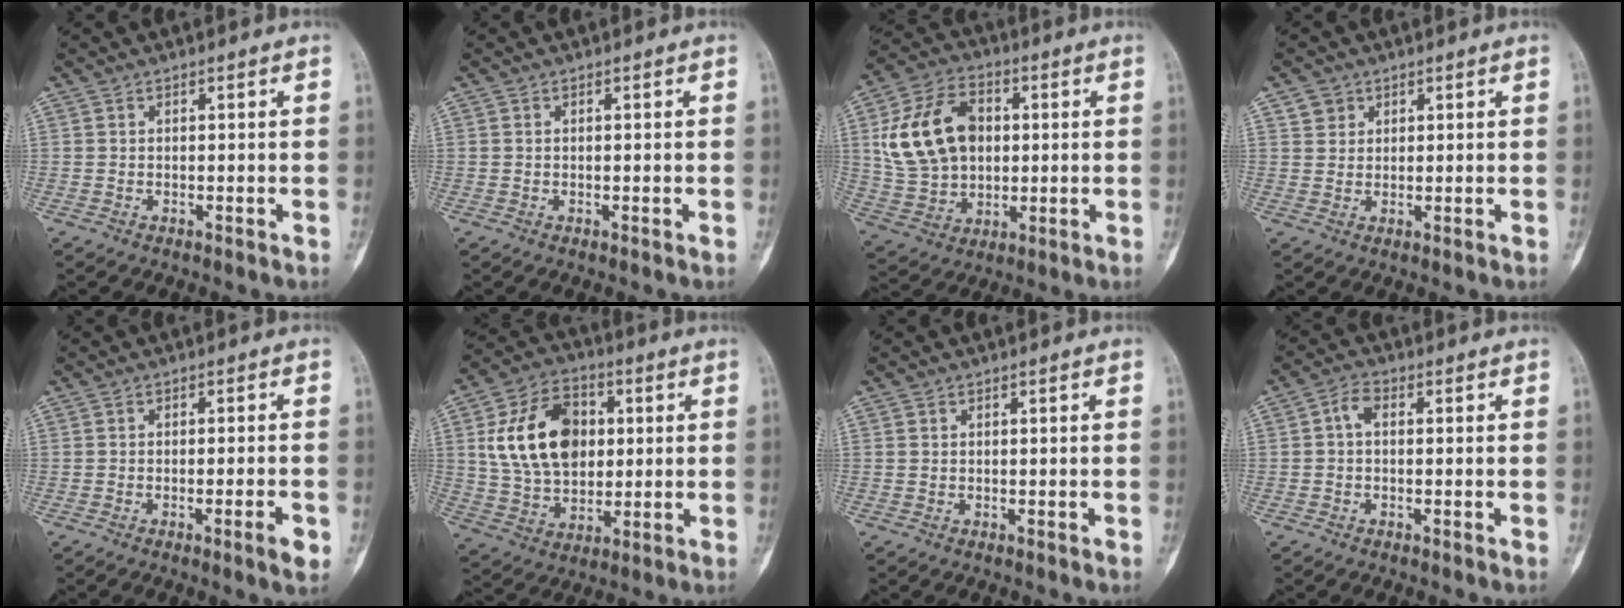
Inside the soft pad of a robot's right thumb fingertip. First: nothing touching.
{"total": 0.0}
{"total": 17.2, "force": [2.9, 12.3, 11.6], "torque": [-0.191, 0.011, 0.056]}
{"total": 2.7, "force": [1.5, 2.2, 0.4], "torque": [0.011, -0.007, 0.021]}
{"total": 3.7, "force": [-1.7, 0.3, 3.3], "torque": [-0.045, 0.000, -0.026]}
{"total": 17.7, "force": [3.2, 12.3, 12.2], "torque": [-0.184, 0.005, 0.059]}
{"total": 0.0}
{"total": 2.9, "force": [0.0, 1.8, 2.3], "torque": [-0.038, 0.009, -0.007]}